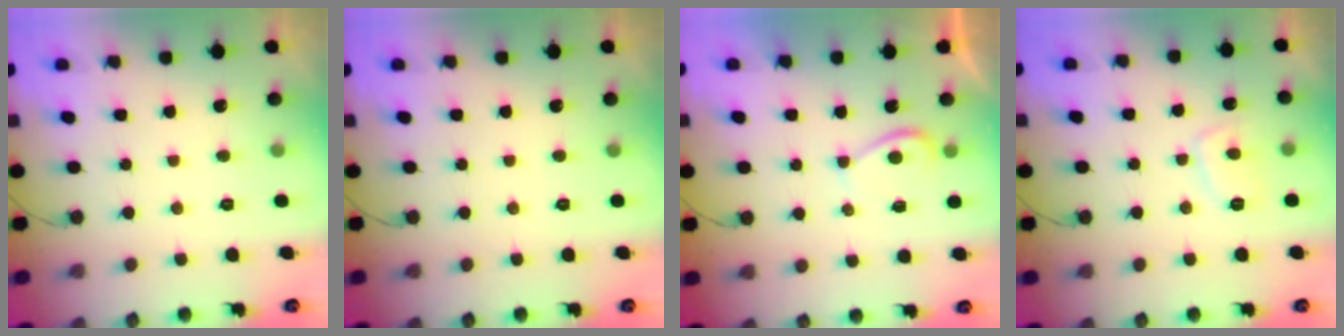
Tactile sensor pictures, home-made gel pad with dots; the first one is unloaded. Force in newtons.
{"total": 0.0}
{"total": 2.3, "press": 2.3, "slide": 0.5}
{"total": 5.0, "press": 4.9, "slide": 1.0}